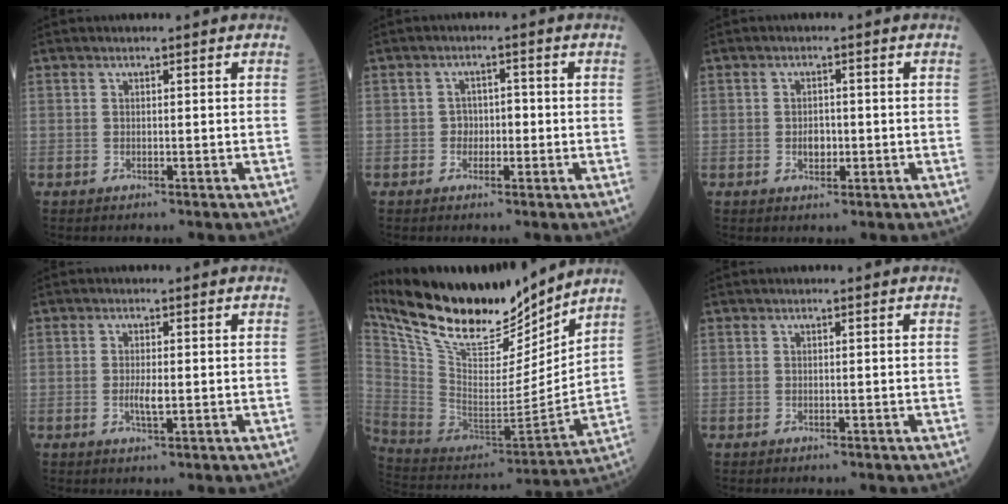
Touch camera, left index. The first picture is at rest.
{"total": 2.4, "force": [-0.6, 1.9, 1.4], "torque": [-0.014, 0.009, -0.012]}
{"total": 2.2, "force": [-0.5, 1.5, 1.6], "torque": [-0.026, 0.003, -0.004]}
{"total": 2.4, "force": [-0.3, 0.6, 2.3], "torque": [-0.051, -0.002, -0.004]}
{"total": 22.6, "force": [19.7, 5.2, 9.7], "torque": [-0.192, -0.023, 0.343]}
{"total": 0.0}